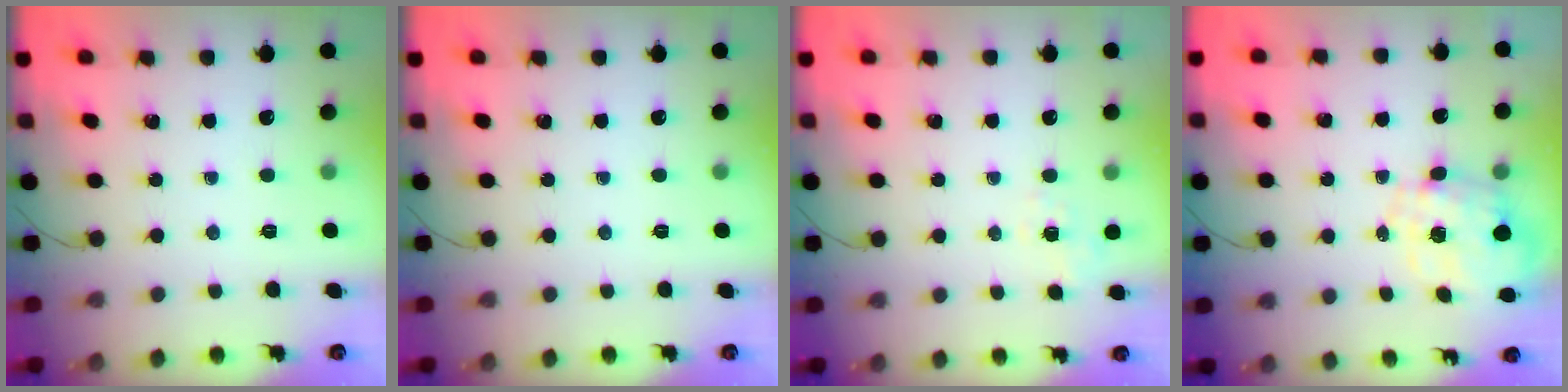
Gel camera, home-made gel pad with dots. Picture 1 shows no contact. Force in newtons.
{"total": 0.0}
{"total": 1.7, "press": 0.9, "slide": 1.4}
{"total": 2.5, "press": 2.4, "slide": 0.8}